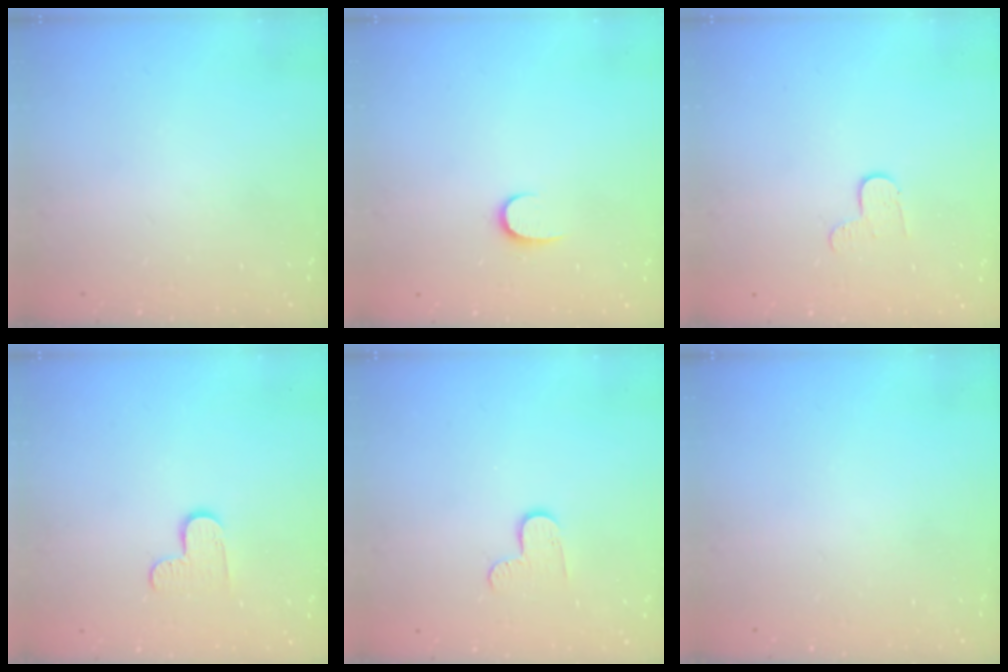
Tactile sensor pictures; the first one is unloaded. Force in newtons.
{"total": 5.7, "press": 5.7, "slide": 0.7}
{"total": 4.0, "press": 4.0, "slide": 0.3}
{"total": 5.7, "press": 5.7, "slide": 0.5}
{"total": 5.6, "press": 5.6, "slide": 0.5}
{"total": 0.0}